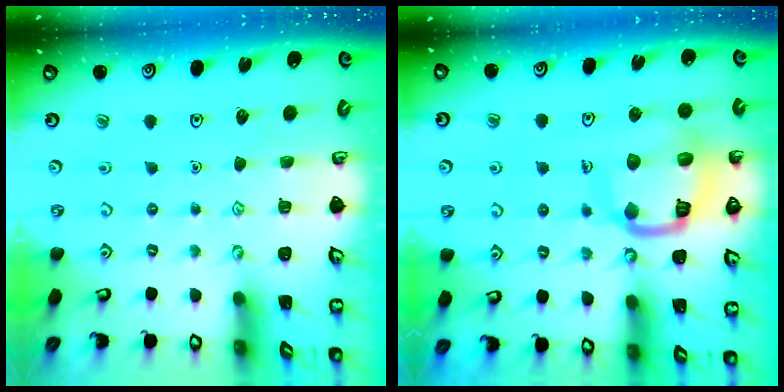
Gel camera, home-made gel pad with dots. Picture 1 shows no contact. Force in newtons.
{"total": 15.9, "press": 15.8, "slide": 1.7}